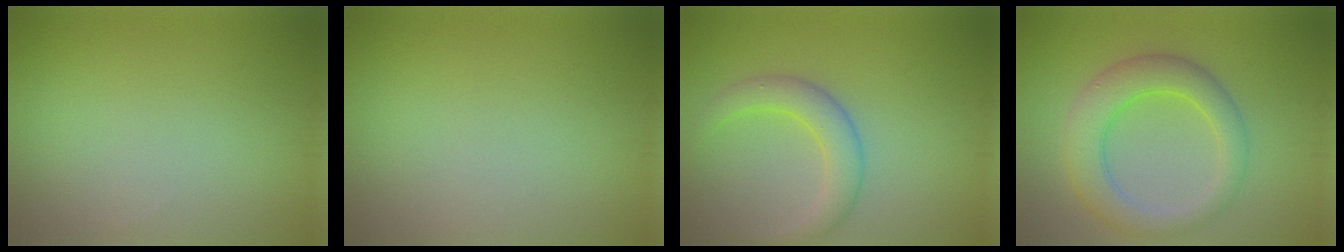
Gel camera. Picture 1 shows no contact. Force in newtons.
{"total": 0.0}
{"total": 3.5, "press": 3.5, "slide": 0.1}
{"total": 5.6, "press": 5.6, "slide": 0.2}